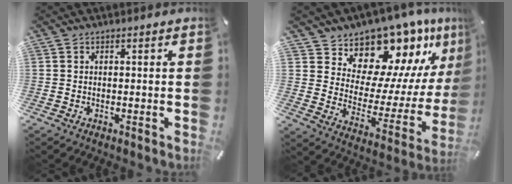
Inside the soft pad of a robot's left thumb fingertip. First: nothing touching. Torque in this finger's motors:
{"motor_torque": [2.53, 2.48, 1.39, -1.38, 0.23]}